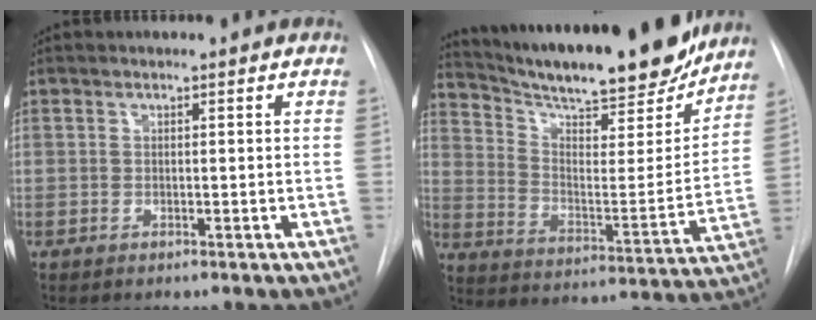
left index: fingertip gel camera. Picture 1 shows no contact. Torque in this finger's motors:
{"motor_torque": [0.32, -0.54, 0.70, 0.12]}